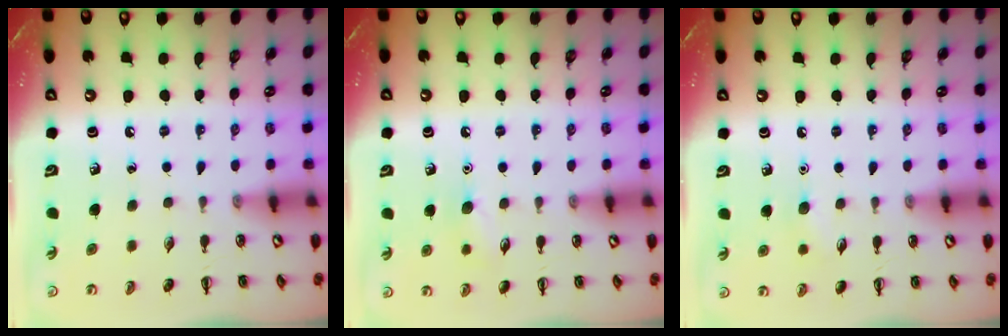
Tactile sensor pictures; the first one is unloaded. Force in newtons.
{"total": 7.0, "press": 6.7, "slide": 2.0}
{"total": 6.4, "press": 6.2, "slide": 1.6}